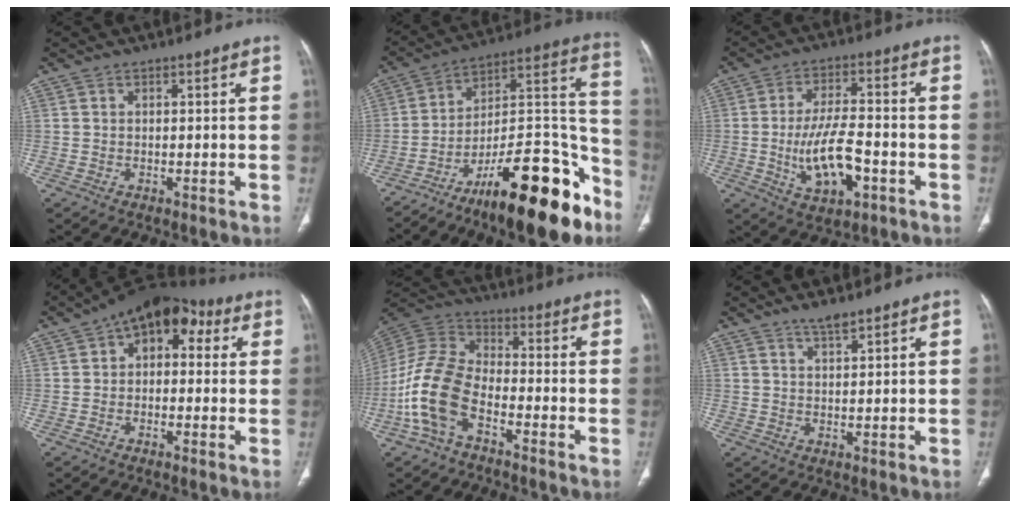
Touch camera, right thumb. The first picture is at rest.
{"total": 25.2, "force": [-15.9, 7.6, 18.0], "torque": [-0.208, 0.113, -0.248]}
{"total": 11.6, "force": [-3.2, 5.1, 9.9], "torque": [-0.175, 0.015, -0.053]}
{"total": 10.7, "force": [3.2, 6.8, 7.7], "torque": [-0.064, 0.031, 0.034]}
{"total": 12.9, "force": [-5.5, 6.8, 9.5], "torque": [-0.206, 0.044, -0.116]}
{"total": 2.5, "force": [2.1, 0.2, 1.3], "torque": [-0.019, -0.010, 0.041]}